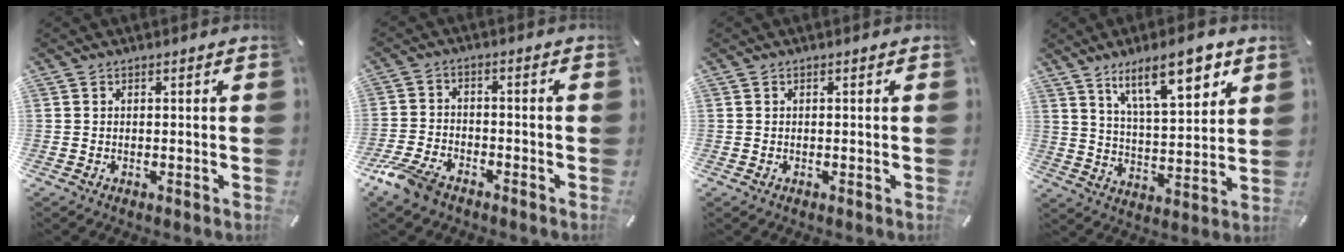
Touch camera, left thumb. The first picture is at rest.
{"total": 7.2, "force": [-5.5, 3.4, 3.3], "torque": [-0.082, 0.020, -0.108]}
{"total": 0.0}
{"total": 14.7, "force": [9.2, 5.6, 10.0], "torque": [-0.149, -0.041, 0.153]}